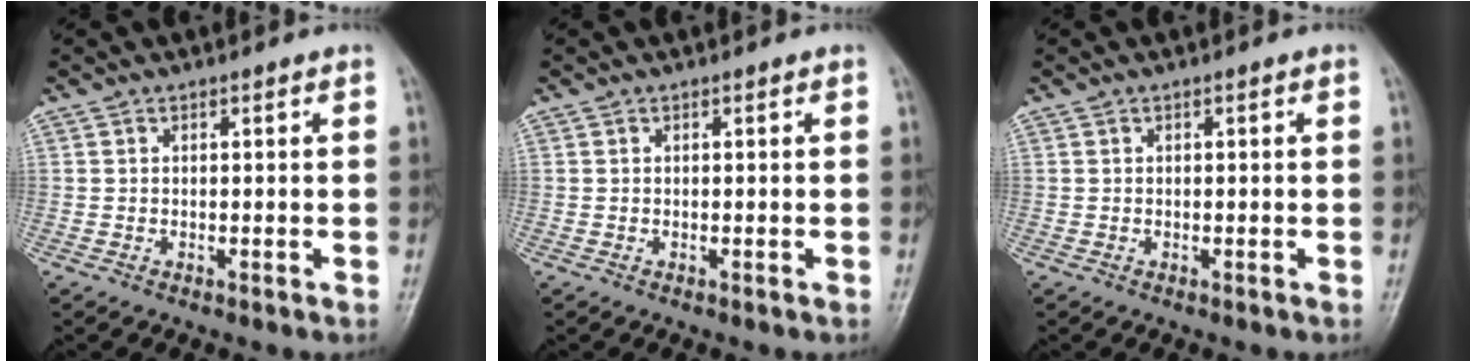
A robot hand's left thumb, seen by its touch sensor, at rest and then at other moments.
{"total": 0.0}
{"total": 0.0}